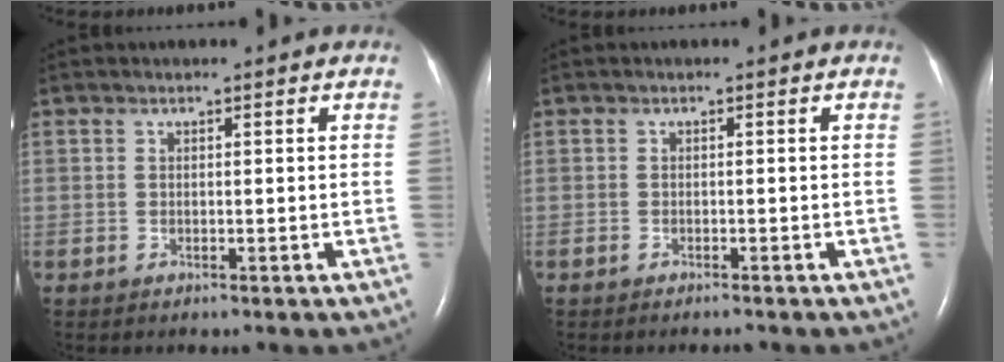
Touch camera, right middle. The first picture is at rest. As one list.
[{"total": 0.9, "force": [-0.8, 0.1, 0.3], "torque": [-0.007, -0.002, -0.009]}]